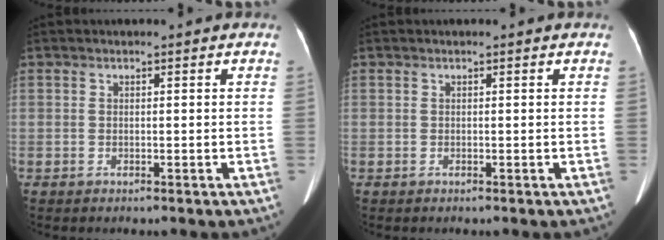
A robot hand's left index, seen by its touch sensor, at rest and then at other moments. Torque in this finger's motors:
{"motor_torque": [-0.02, 0.00, -0.02, -0.01]}